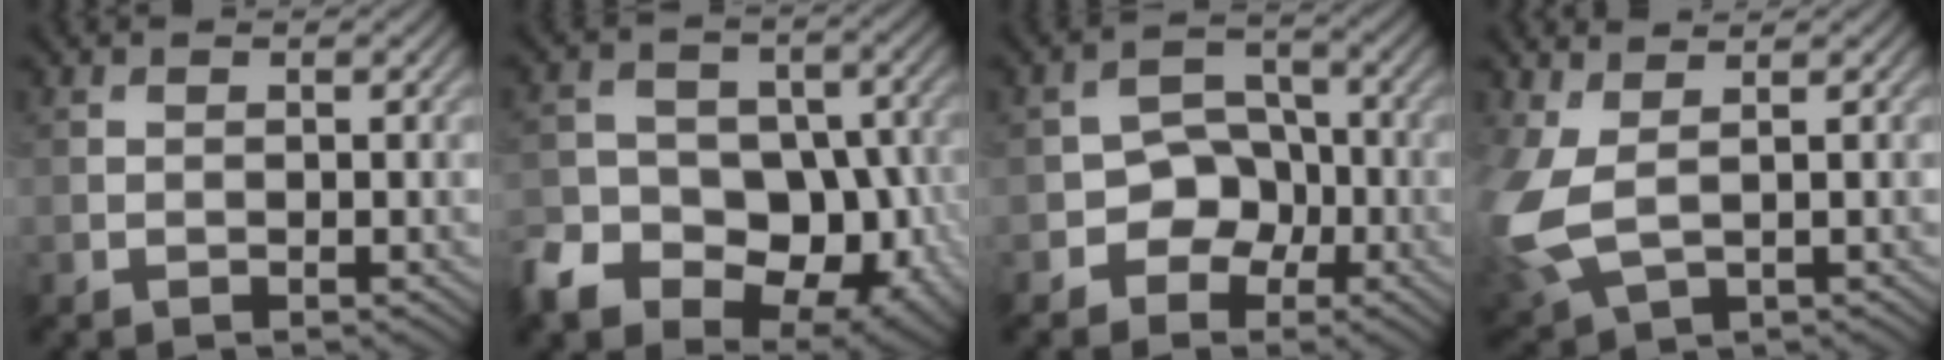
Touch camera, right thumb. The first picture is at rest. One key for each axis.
{"total": 12.9, "fx": -5.9, "fy": 9.0, "fz": 7.0, "tx": -0.145, "ty": -0.014, "tz": -0.101}
{"total": 5.0, "fx": -2.2, "fy": 4.0, "fz": 2.1, "tx": -0.020, "ty": 0.008, "tz": -0.054}
{"total": 6.9, "fx": 0.5, "fy": 3.9, "fz": 5.7, "tx": -0.167, "ty": -0.007, "tz": 0.010}